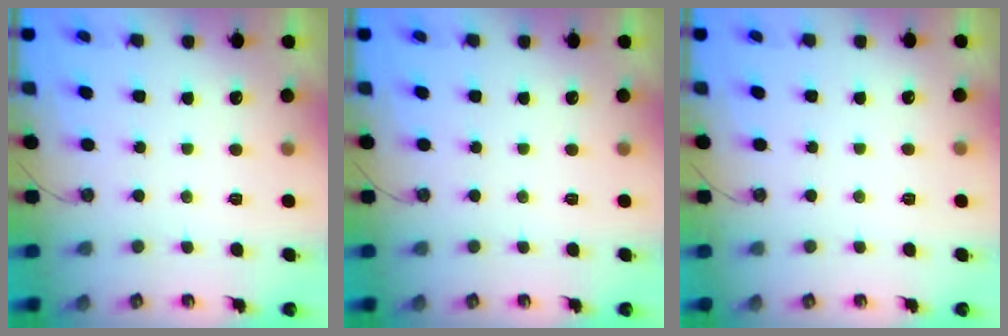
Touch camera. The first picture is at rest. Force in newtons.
{"total": 0.0}
{"total": 2.1, "press": 2.1, "slide": 0.5}